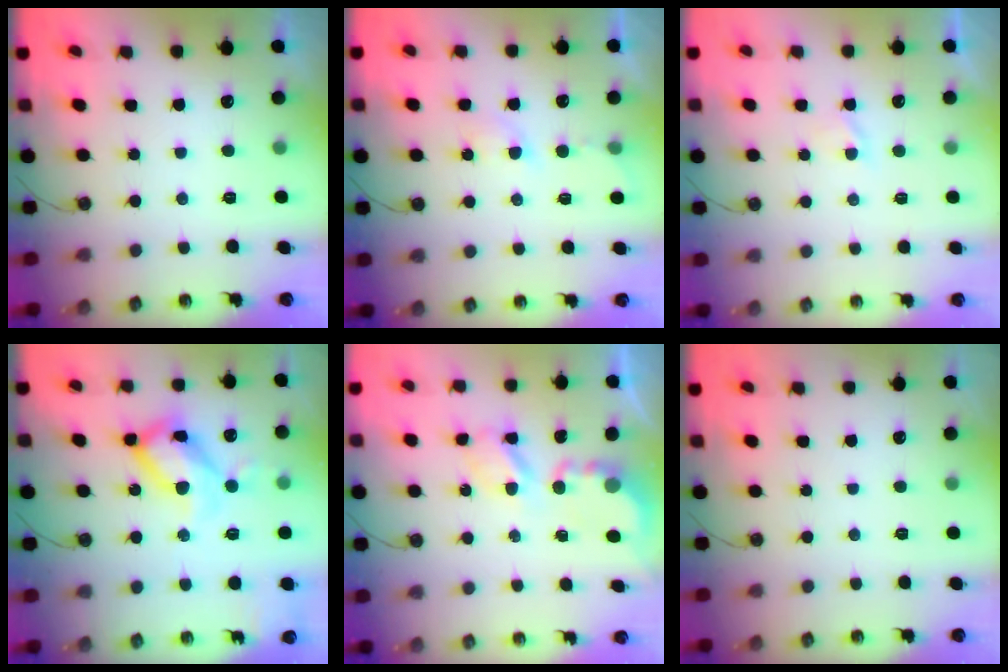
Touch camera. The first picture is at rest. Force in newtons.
{"total": 3.3, "press": 3.3, "slide": 0.5}
{"total": 0.9, "press": 0.9, "slide": 0.1}
{"total": 17.7, "press": 17.6, "slide": 1.6}
{"total": 5.4, "press": 5.4, "slide": 0.2}
{"total": 0.0}